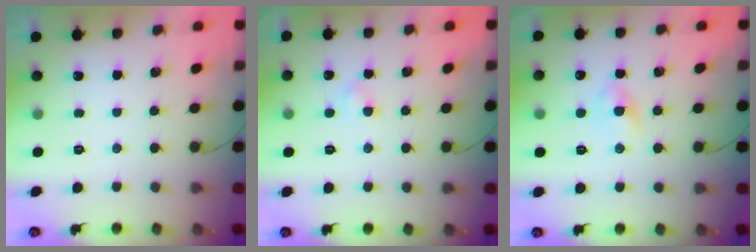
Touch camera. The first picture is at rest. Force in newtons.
{"total": 2.3, "press": 2.1, "slide": 1.0}
{"total": 3.1, "press": 2.8, "slide": 1.2}